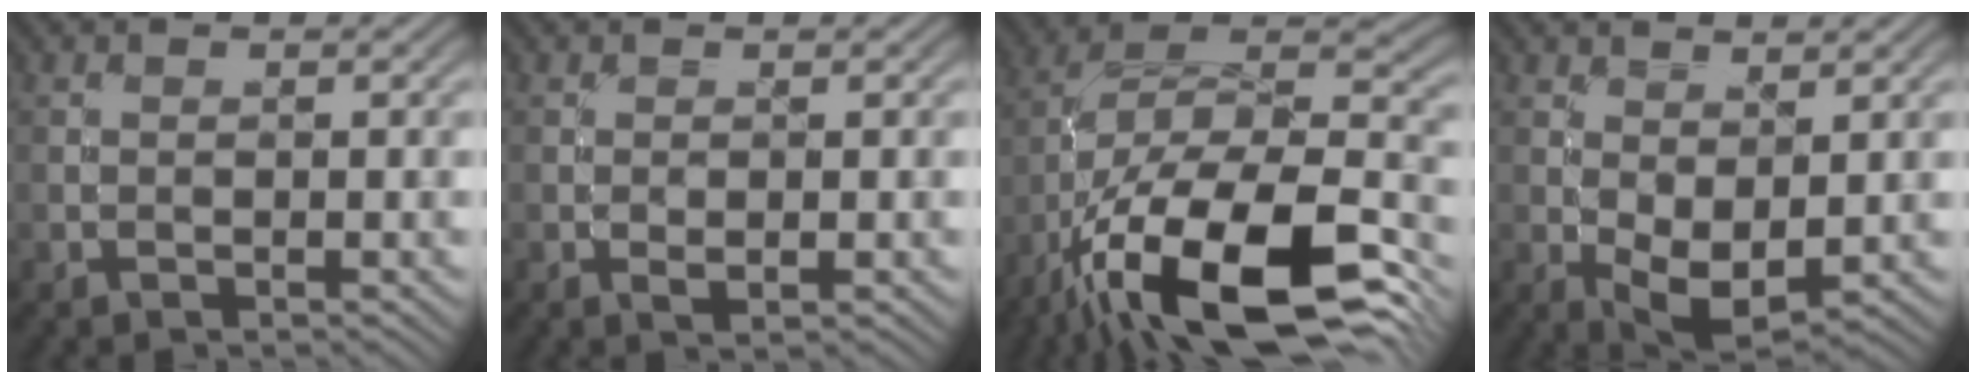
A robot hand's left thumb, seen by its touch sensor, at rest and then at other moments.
{"total": 1.5, "force": [-0.2, 0.6, 1.3], "torque": [-0.023, -0.002, -0.004]}
{"total": 19.2, "force": [-9.8, 7.6, 14.6], "torque": [-0.264, -0.013, -0.175]}
{"total": 4.5, "force": [0.3, 2.4, 3.7], "torque": [-0.079, -0.004, 0.008]}